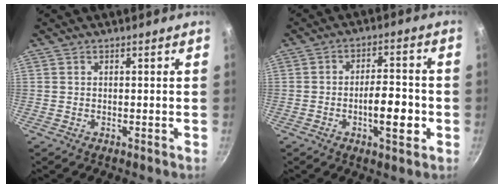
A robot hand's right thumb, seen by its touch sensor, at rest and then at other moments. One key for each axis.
{"total": 8.6, "fx": -2.4, "fy": 3.3, "fz": 7.6, "tx": -0.101, "ty": 0.020, "tz": -0.039}